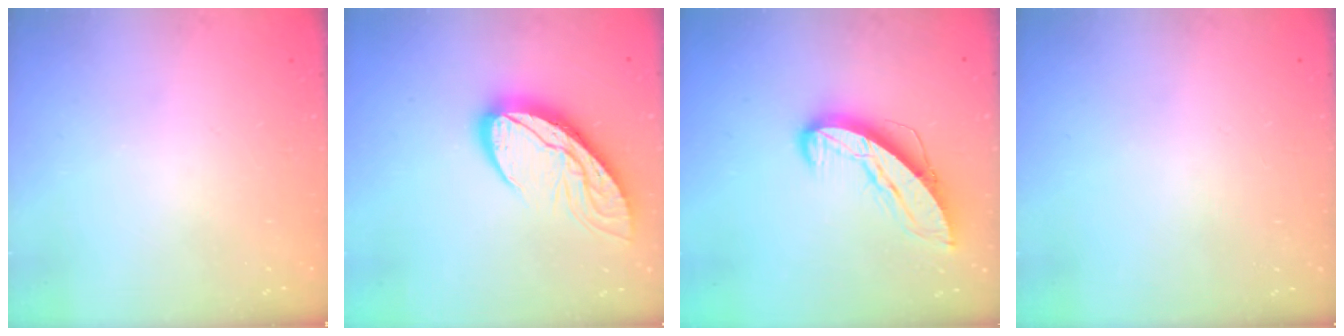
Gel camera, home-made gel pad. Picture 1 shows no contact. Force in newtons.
{"total": 15.3, "press": 15.2, "slide": 1.8}
{"total": 10.0, "press": 9.9, "slide": 1.0}
{"total": 0.0}